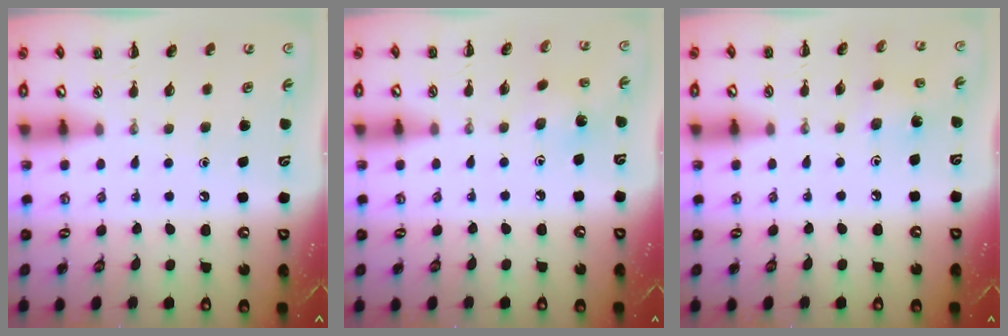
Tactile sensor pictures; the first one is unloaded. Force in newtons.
{"total": 3.0, "press": 2.8, "slide": 0.9}
{"total": 2.1, "press": 2.0, "slide": 0.7}